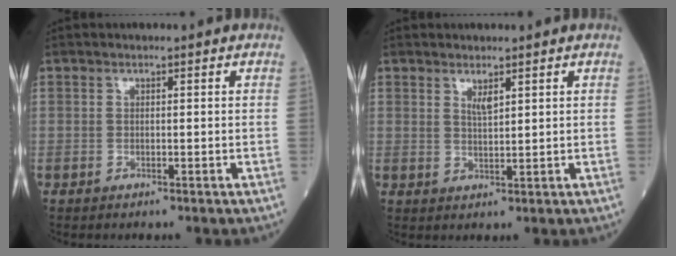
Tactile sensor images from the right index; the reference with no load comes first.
{"total": 2.1, "force": [1.4, 0.2, 1.6], "torque": [-0.034, -0.006, 0.029]}